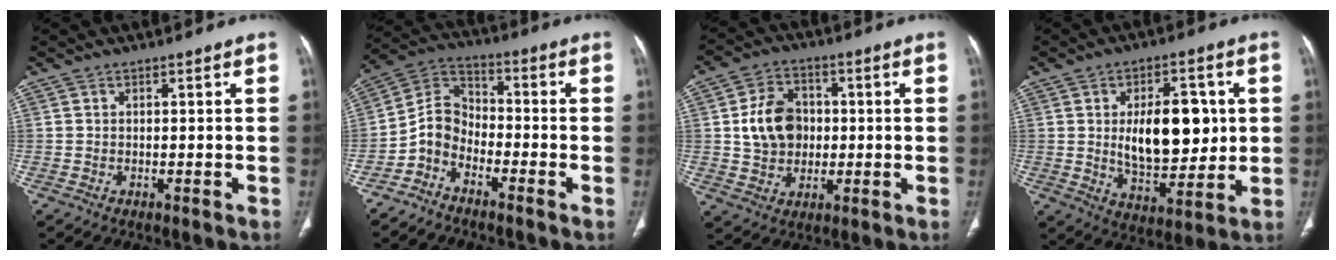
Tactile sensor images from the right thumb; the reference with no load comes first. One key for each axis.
{"total": 7.0, "fx": -4.1, "fy": 4.6, "fz": 3.4, "tx": -0.058, "ty": 0.055, "tz": -0.095}
{"total": 10.9, "fx": 0.6, "fy": 8.7, "fz": 6.5, "tx": -0.088, "ty": 0.009, "tz": 0.013}
{"total": 16.2, "fx": 1.8, "fy": 8.7, "fz": 13.5, "tx": -0.166, "ty": -0.012, "tz": 0.037}